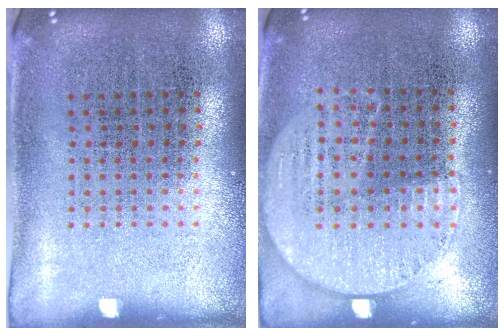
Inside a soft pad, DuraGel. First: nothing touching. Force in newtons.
{"total": 0.8, "press": 0.6, "slide": 0.5}